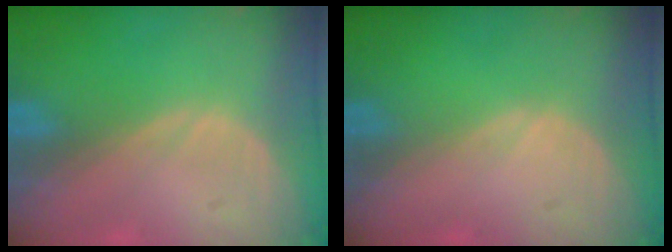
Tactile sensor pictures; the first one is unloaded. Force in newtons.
{"total": 0.0}